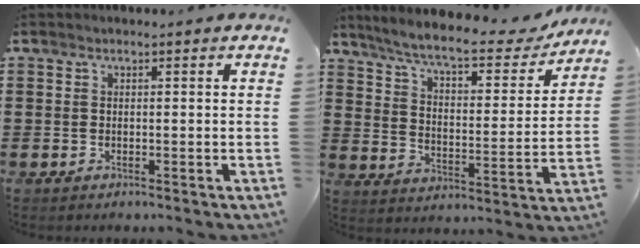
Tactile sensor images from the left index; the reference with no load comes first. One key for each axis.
{"total": 7.9, "fx": 6.7, "fy": 0.8, "fz": 4.2, "tx": -0.107, "ty": -0.034, "tz": 0.111}